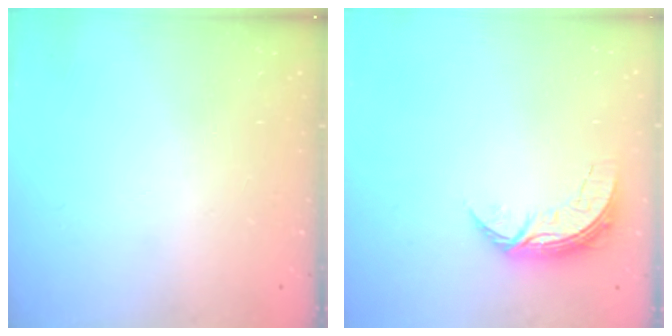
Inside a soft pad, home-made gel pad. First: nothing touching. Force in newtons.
{"total": 7.2, "press": 7.1, "slide": 0.5}